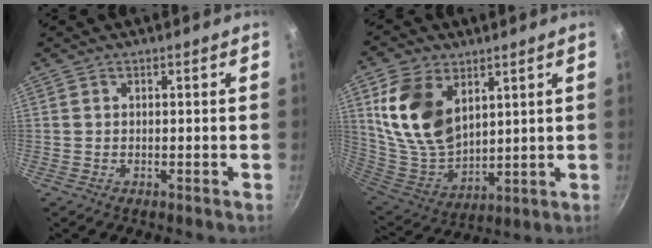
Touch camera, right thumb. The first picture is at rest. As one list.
[{"total": 16.5, "force": [6.4, 10.6, 10.9], "torque": [-0.193, -0.040, 0.139]}]